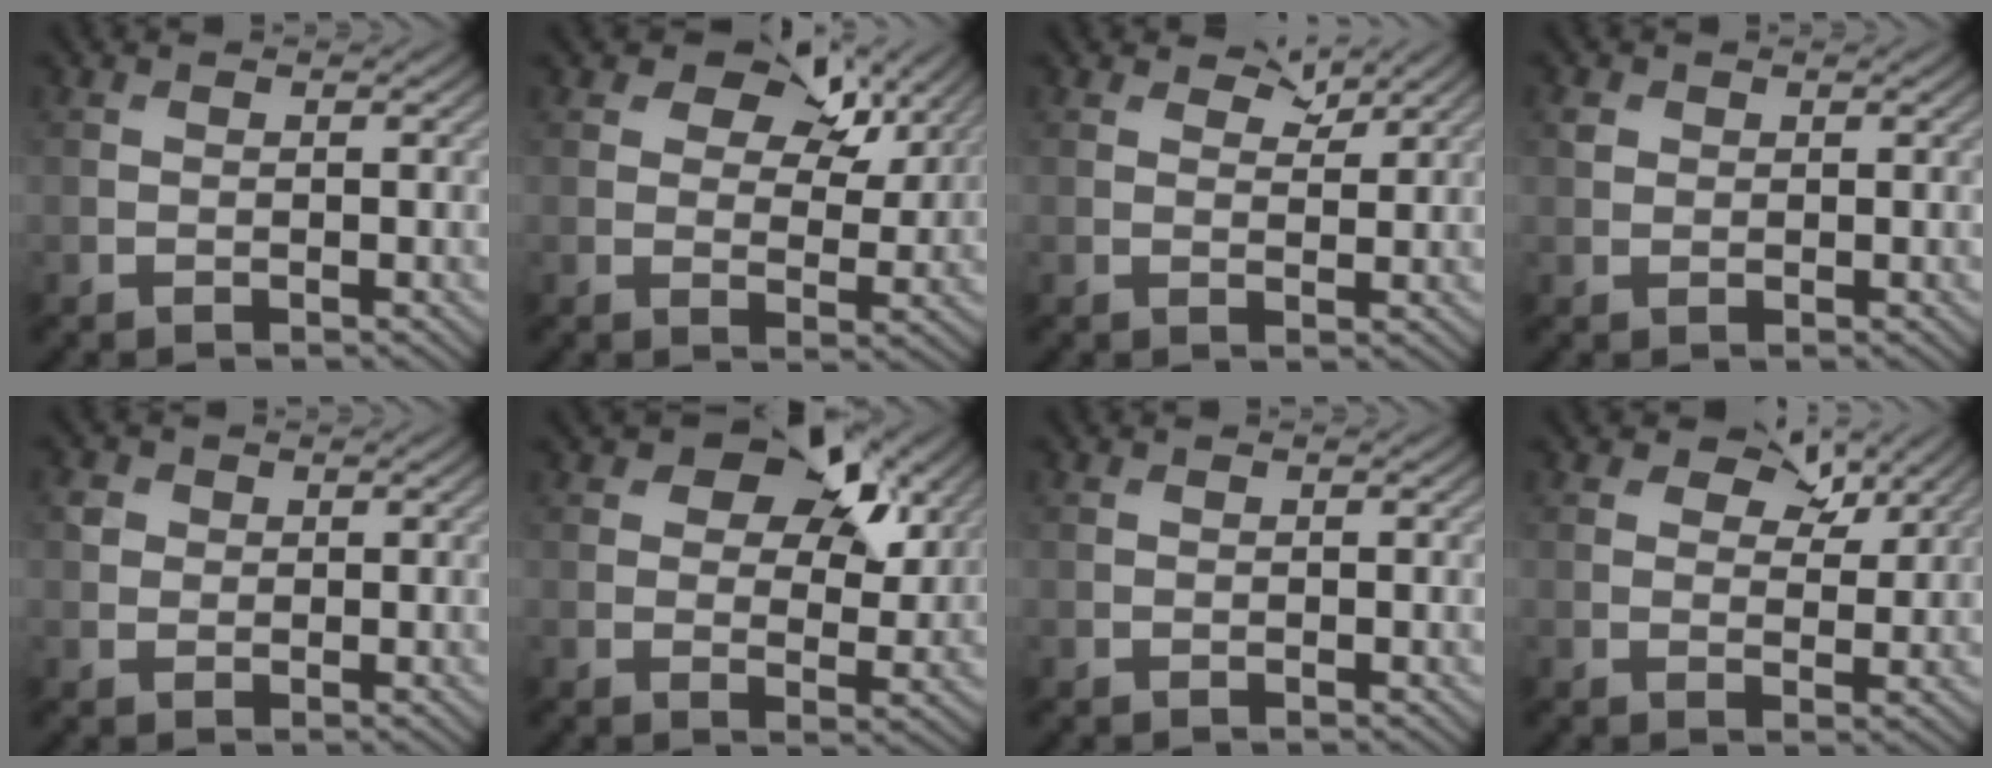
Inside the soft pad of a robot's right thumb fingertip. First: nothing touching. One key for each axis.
{"total": 9.4, "fx": 5.3, "fy": 5.4, "fz": 5.6, "tx": -0.090, "ty": 0.006, "tz": 0.080}
{"total": 2.6, "fx": 2.0, "fy": 1.1, "fz": 1.2, "tx": -0.018, "ty": -0.002, "tz": 0.037}
{"total": 1.2, "fx": 0.5, "fy": 1.0, "fz": 0.3, "tx": -0.008, "ty": -0.001, "tz": 0.008}
{"total": 1.8, "fx": 0.5, "fy": 1.7, "fz": 0.5, "tx": -0.011, "ty": -0.002, "tz": 0.005}
{"total": 11.5, "fx": 6.3, "fy": 6.3, "fz": 7.3, "tx": -0.111, "ty": 0.003, "tz": 0.095}
{"total": 0.0}
{"total": 5.3, "fx": 3.4, "fy": 2.9, "fz": 3.0, "tx": -0.042, "ty": -0.002, "tz": 0.050}